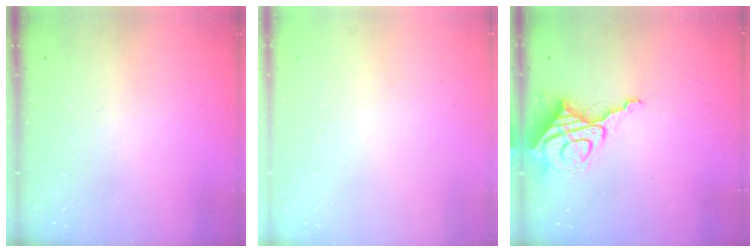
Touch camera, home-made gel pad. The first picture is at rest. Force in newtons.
{"total": 0.0}
{"total": 11.7, "press": 11.6, "slide": 1.4}